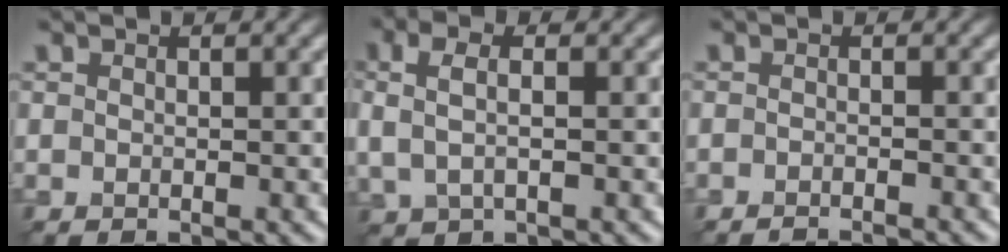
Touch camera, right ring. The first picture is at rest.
{"total": 3.0, "force": [0.6, 1.4, 2.6], "torque": [-0.059, 0.003, 0.009]}
{"total": 2.1, "force": [-1.8, 0.3, 0.9], "torque": [-0.002, 0.000, -0.029]}